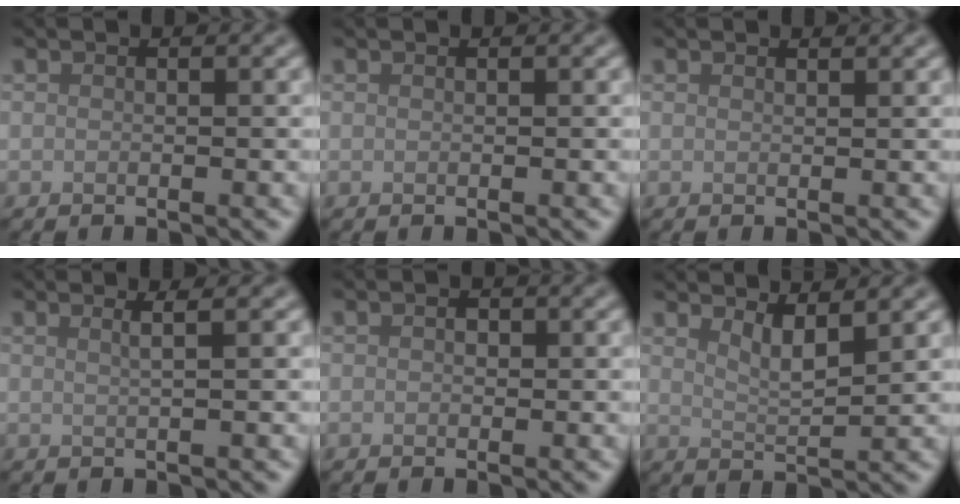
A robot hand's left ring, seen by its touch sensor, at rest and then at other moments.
{"total": 0.0}
{"total": 0.5, "force": [0.5, 0.1, 0.2], "torque": [-0.002, -0.001, 0.009]}
{"total": 1.9, "force": [0.8, 0.7, 1.6], "torque": [-0.014, 0.003, -0.007]}
{"total": 0.6, "force": [0.0, 0.5, 0.3], "torque": [-0.003, -0.003, -0.002]}
{"total": 2.8, "force": [1.9, 0.7, 1.9], "torque": [-0.028, -0.008, 0.035]}